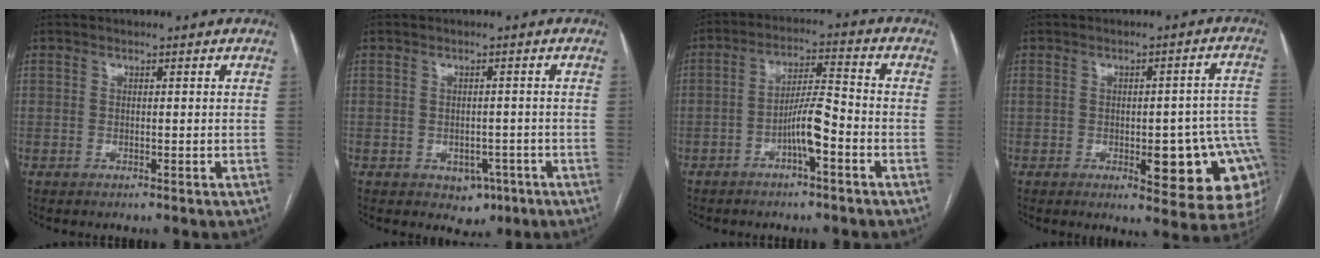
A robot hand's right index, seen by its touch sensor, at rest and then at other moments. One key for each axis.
{"total": 3.8, "fx": -1.8, "fy": 2.8, "fz": 1.9, "tx": -0.015, "ty": 0.003, "tz": -0.014}
{"total": 6.6, "fx": -2.8, "fy": 0.8, "fz": 5.9, "tx": -0.111, "ty": 0.013, "tz": -0.048}
{"total": 15.5, "fx": -3.8, "fy": 4.8, "fz": 14.2, "tx": -0.103, "ty": 0.031, "tz": -0.028}